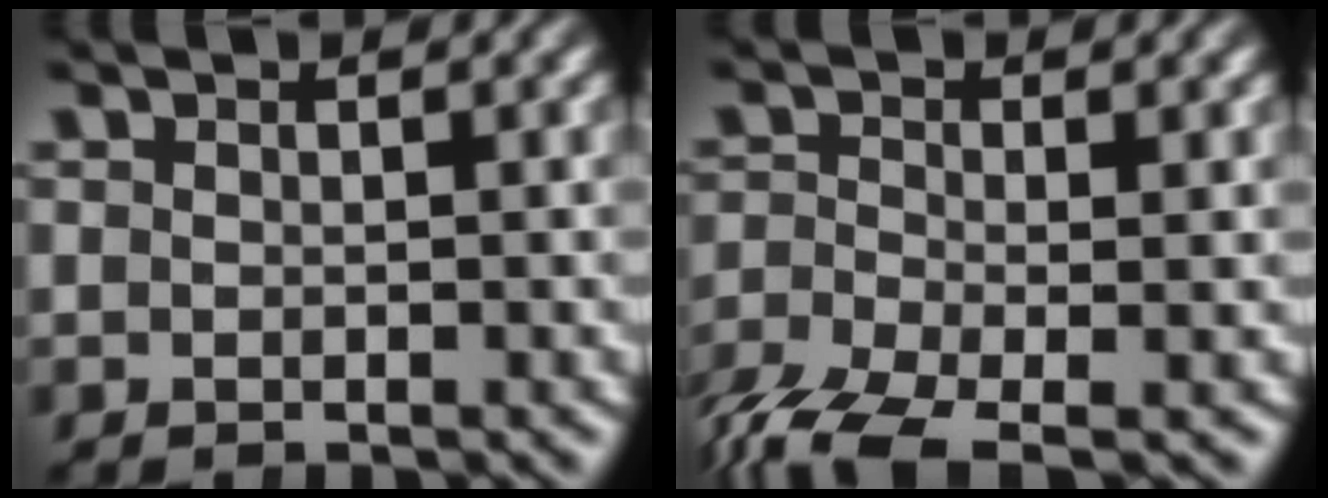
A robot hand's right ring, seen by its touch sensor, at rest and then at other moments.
{"total": 4.6, "force": [-3.5, 1.6, 2.6], "torque": [-0.061, -0.031, -0.042]}